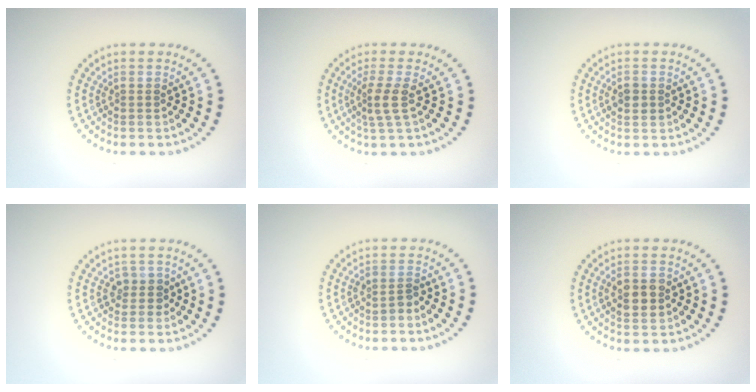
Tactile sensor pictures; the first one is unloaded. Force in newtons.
{"total": 2.3, "press": 1.7, "slide": 1.6}
{"total": 1.4, "press": 1.4, "slide": 0.1}
{"total": 1.5, "press": 1.3, "slide": 0.8}
{"total": 1.1, "press": 0.8, "slide": 0.6}
{"total": 2.8, "press": 2.8, "slide": 0.2}